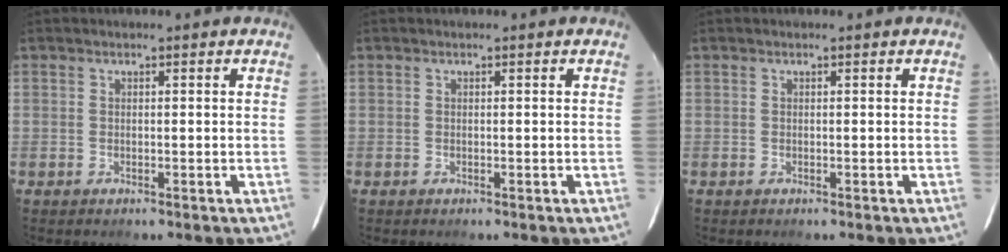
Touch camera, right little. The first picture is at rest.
{"total": 0.0}
{"total": 0.0}